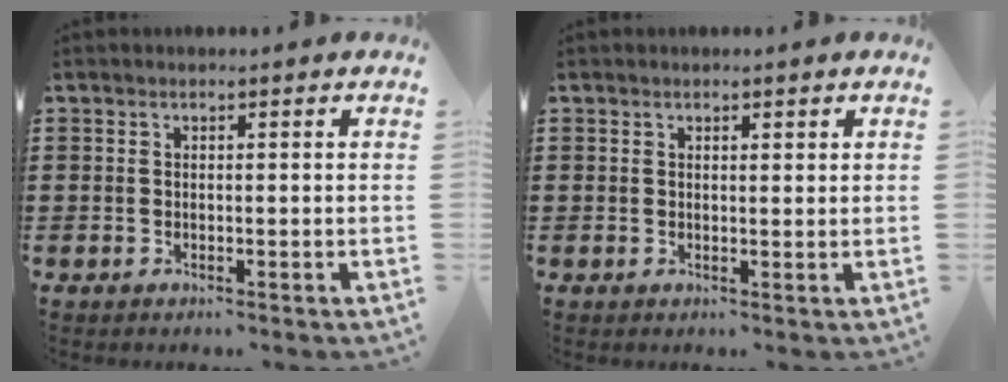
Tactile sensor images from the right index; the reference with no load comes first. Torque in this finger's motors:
{"motor_torque": [-0.18, 0.35, 0.04, -0.01]}